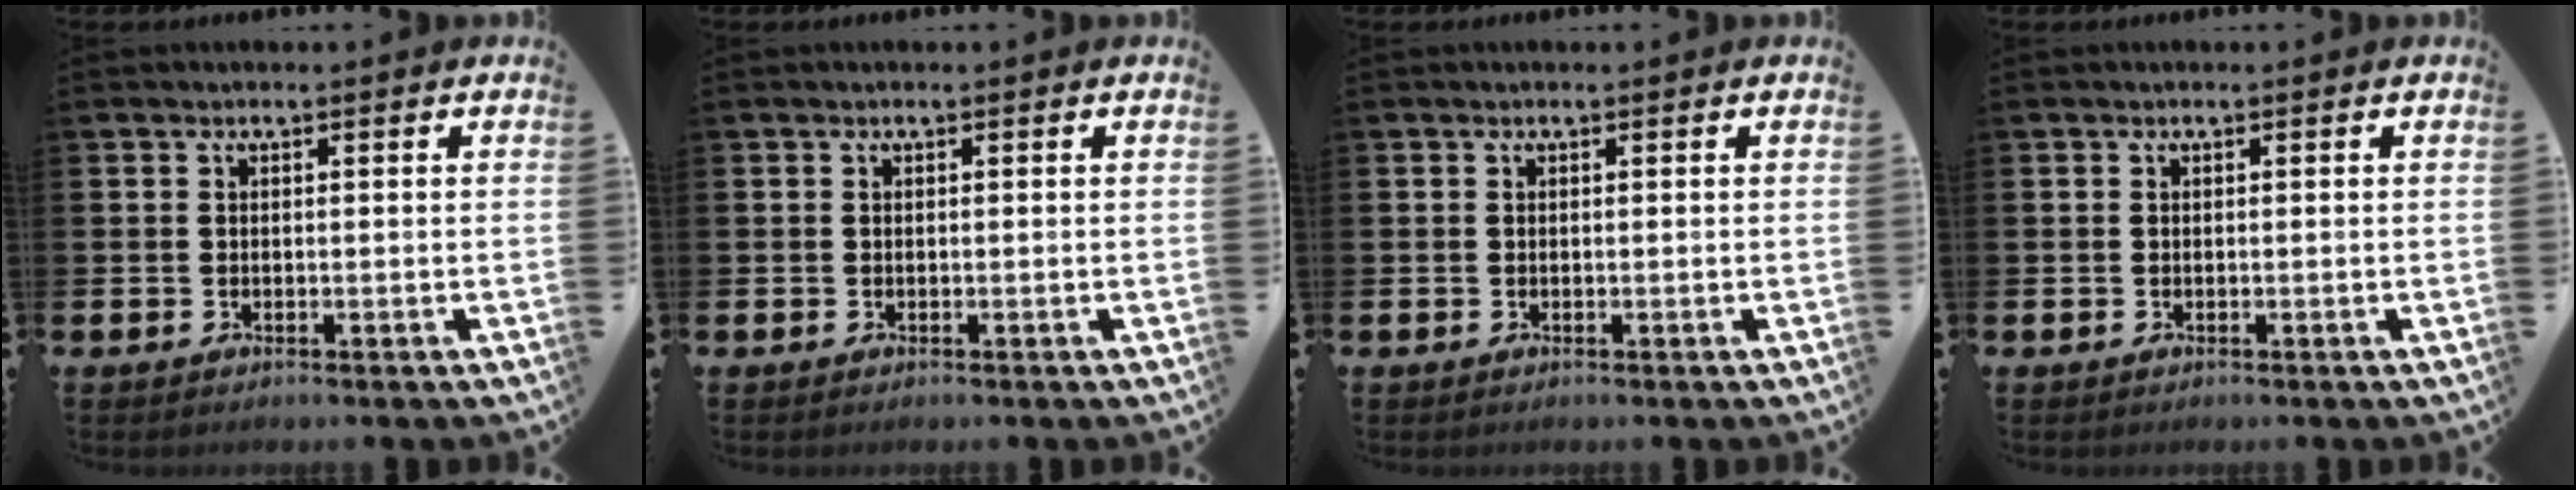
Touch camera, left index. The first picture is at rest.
{"total": 0.0}
{"total": 0.0}
{"total": 0.0}